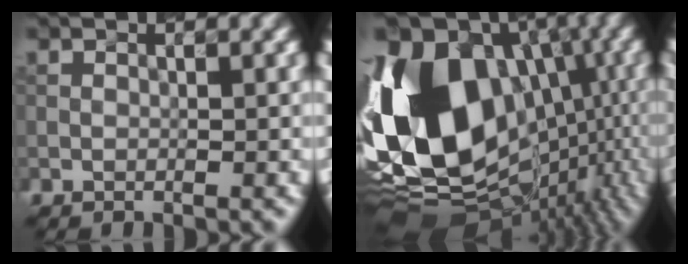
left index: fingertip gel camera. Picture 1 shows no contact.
{"total": 19.6, "force": [1.3, 14.3, 13.3], "torque": [-0.245, -0.012, 0.047]}